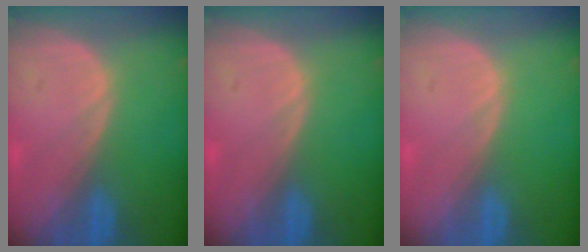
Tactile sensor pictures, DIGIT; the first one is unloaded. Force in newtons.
{"total": 0.0}
{"total": 0.0}